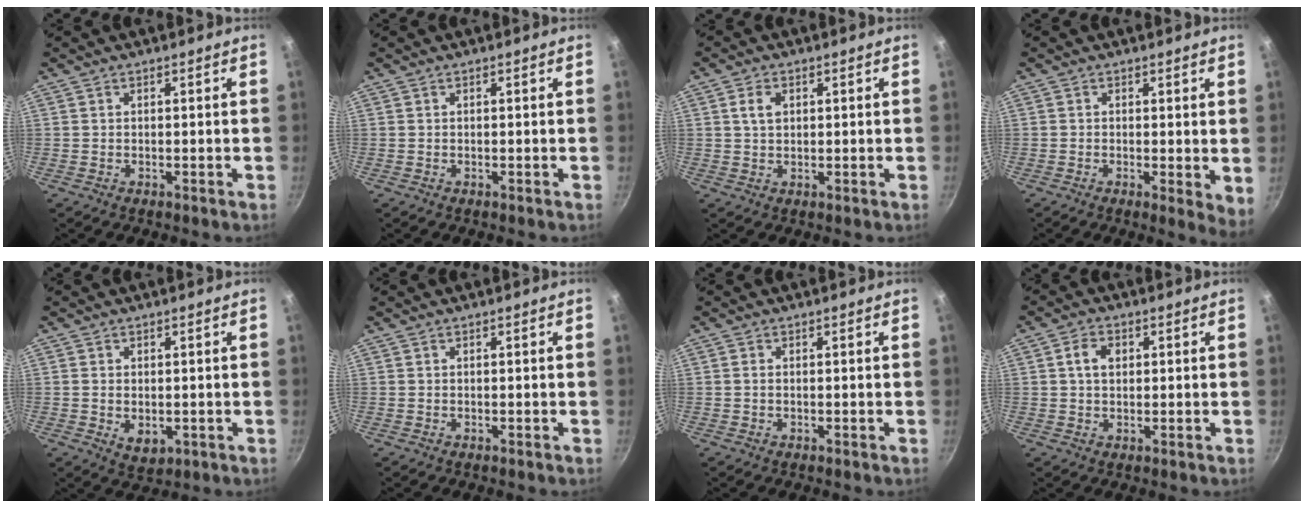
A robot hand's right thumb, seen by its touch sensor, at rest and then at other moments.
{"total": 0.0}
{"total": 3.2, "force": [1.0, 2.2, 2.1], "torque": [-0.030, 0.002, 0.017]}
{"total": 4.2, "force": [0.2, 1.6, 3.9], "torque": [-0.048, -0.012, 0.000]}
{"total": 4.3, "force": [-0.5, 2.9, 3.1], "torque": [-0.050, -0.013, -0.002]}
{"total": 0.0}
{"total": 0.5, "force": [0.0, 0.4, 0.4], "torque": [-0.008, 0.002, -0.001]}
{"total": 4.1, "force": [0.9, 2.9, 2.7], "torque": [-0.035, 0.005, 0.012]}